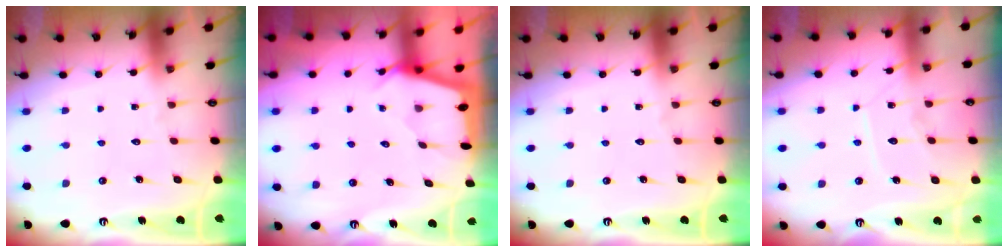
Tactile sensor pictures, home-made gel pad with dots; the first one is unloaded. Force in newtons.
{"total": 2.2, "press": 2.2, "slide": 0.3}
{"total": 0.0}
{"total": 8.6, "press": 8.6, "slide": 0.7}